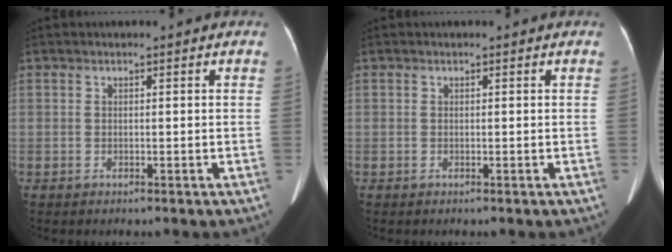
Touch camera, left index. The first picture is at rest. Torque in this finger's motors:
{"motor_torque": [0.07, -0.09, -0.02, 0.01]}